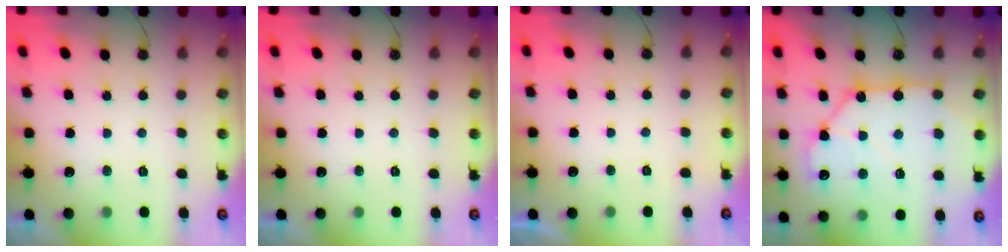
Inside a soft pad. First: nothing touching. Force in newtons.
{"total": 0.0}
{"total": 0.0}
{"total": 13.6, "press": 13.5, "slide": 1.6}